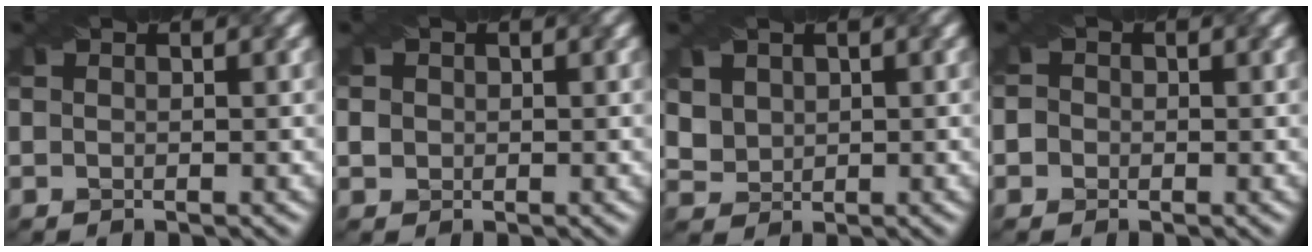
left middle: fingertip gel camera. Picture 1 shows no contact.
{"total": 1.7, "force": [0.4, 1.5, 0.6], "torque": [-0.011, 0.013, 0.007]}
{"total": 3.3, "force": [1.7, 2.6, 1.2], "torque": [-0.049, 0.004, 0.046]}
{"total": 1.8, "force": [0.1, 1.7, 0.7], "torque": [0.013, 0.024, -0.018]}